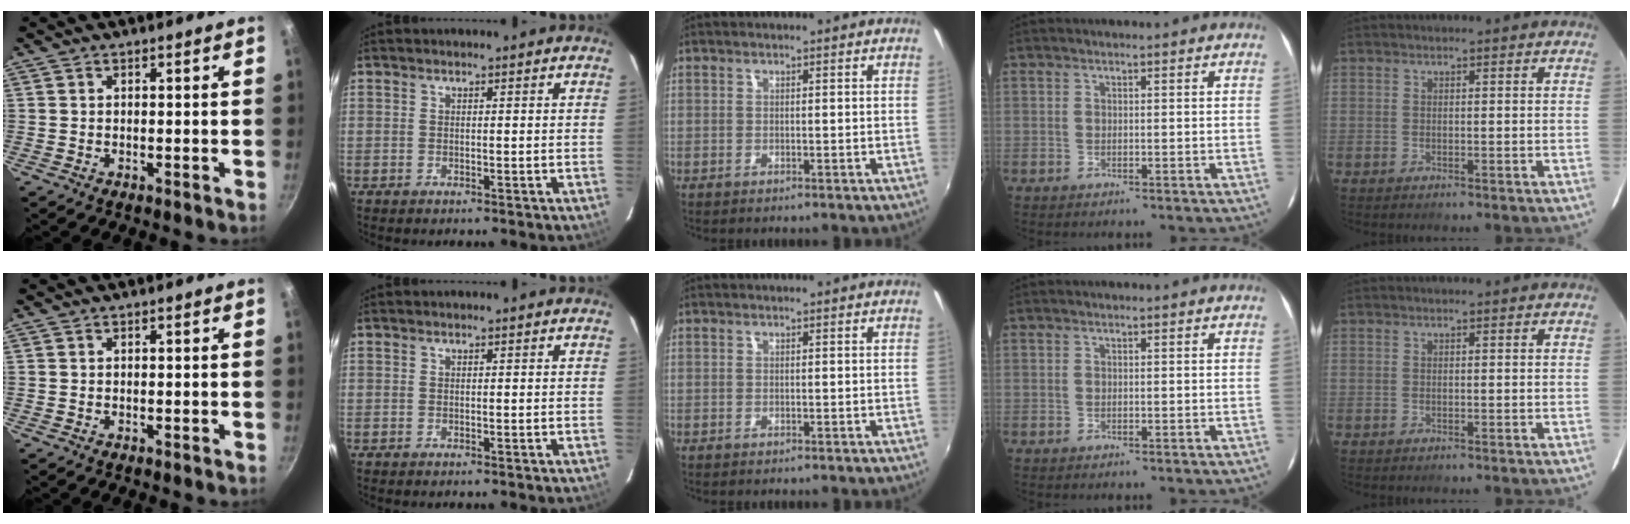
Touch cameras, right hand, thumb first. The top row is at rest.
{}